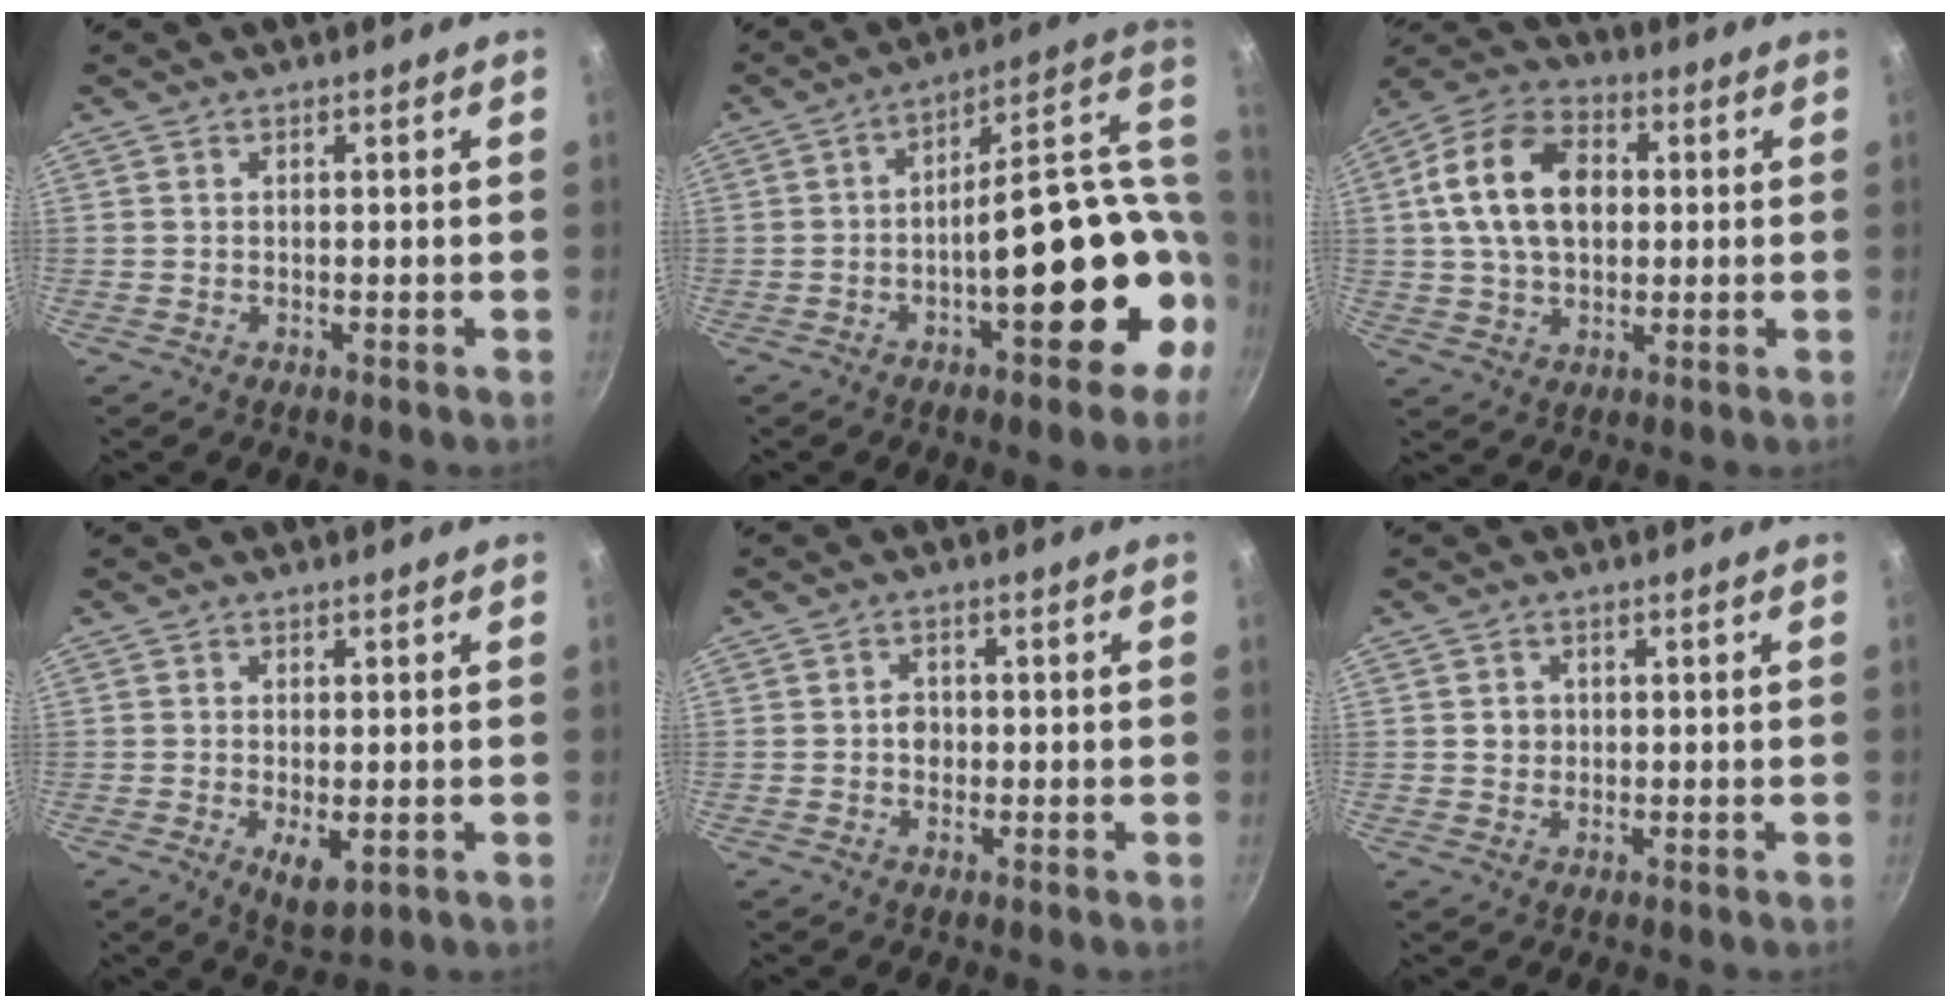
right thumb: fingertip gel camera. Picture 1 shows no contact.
{"total": 22.1, "force": [-2.1, 9.4, 19.9], "torque": [-0.226, 0.034, -0.023]}
{"total": 16.0, "force": [2.3, 11.0, 11.3], "torque": [-0.180, 0.020, 0.027]}
{"total": 5.4, "force": [-1.3, 2.4, 4.6], "torque": [-0.073, -0.012, -0.012]}
{"total": 2.5, "force": [-0.3, 2.1, 1.3], "torque": [-0.006, 0.008, -0.006]}
{"total": 2.0, "force": [0.2, 1.9, 0.7], "torque": [0.000, 0.005, 0.001]}